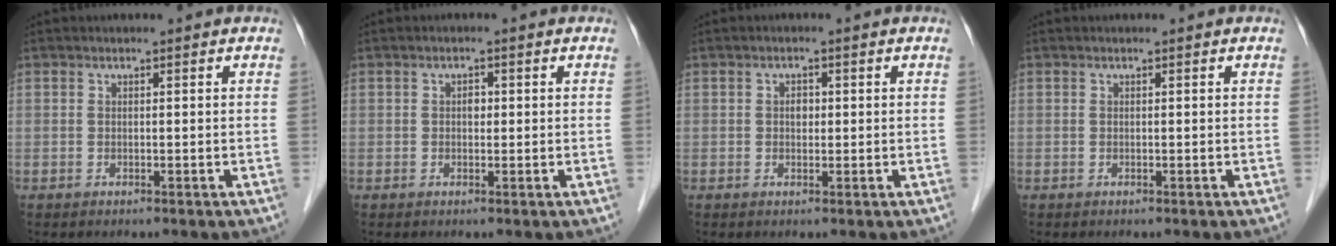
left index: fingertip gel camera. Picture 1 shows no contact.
{"total": 1.1, "force": [0.1, 0.8, 0.8], "torque": [-0.011, 0.004, -0.001]}
{"total": 1.4, "force": [0.1, 1.0, 0.9], "torque": [-0.014, 0.004, 0.001]}
{"total": 0.0}